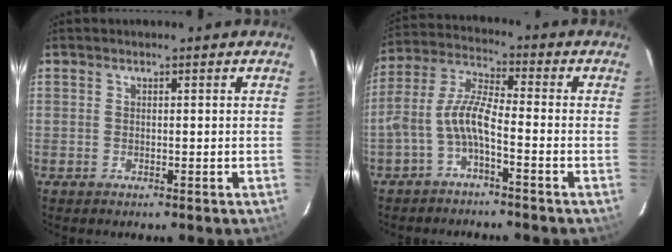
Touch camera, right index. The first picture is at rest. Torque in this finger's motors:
{"motor_torque": [0.98, -0.64, 0.68, 0.18]}